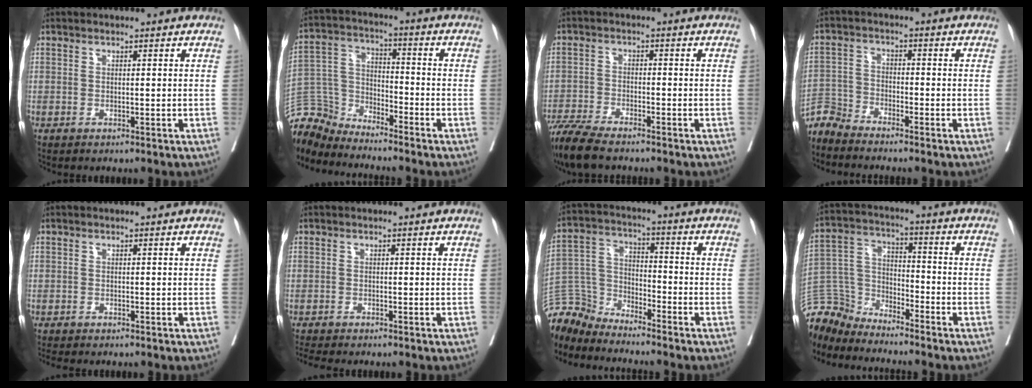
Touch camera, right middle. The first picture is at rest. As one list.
[{"total": 8.6, "force": [-8.6, 0.7, -1.0], "torque": [0.010, 0.025, -0.173]}, {"total": 8.0, "force": [-6.7, 1.2, 4.1], "torque": [-0.080, -0.025, -0.123]}, {"total": 4.4, "force": [-4.4, -0.1, -0.5], "torque": [0.008, -0.010, -0.089]}, {"total": 0.8, "force": [-0.7, 0.3, 0.1], "torque": [-0.012, -0.002, -0.014]}, {"total": 2.2, "force": [-2.1, 0.4, 0.7], "torque": [-0.019, -0.009, -0.034]}, {"total": 8.8, "force": [-8.7, 0.9, -0.6], "torque": [0.002, 0.020, -0.178]}, {"total": 10.2, "force": [-10.0, 1.7, -0.2], "torque": [-0.007, 0.027, -0.203]}]